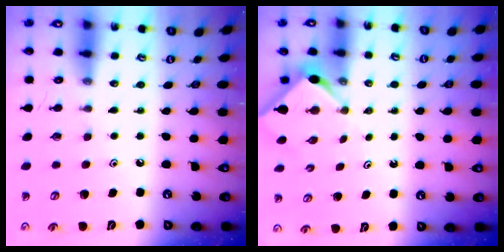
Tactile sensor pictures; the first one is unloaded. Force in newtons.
{"total": 2.9, "press": 2.9, "slide": 0.4}